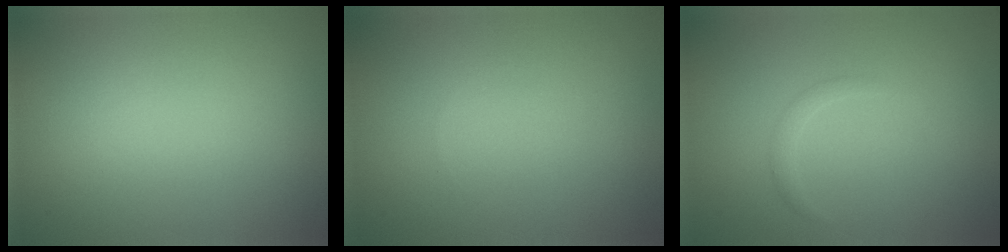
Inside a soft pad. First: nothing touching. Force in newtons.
{"total": 0.0}
{"total": 0.9, "press": 0.9, "slide": 0.1}